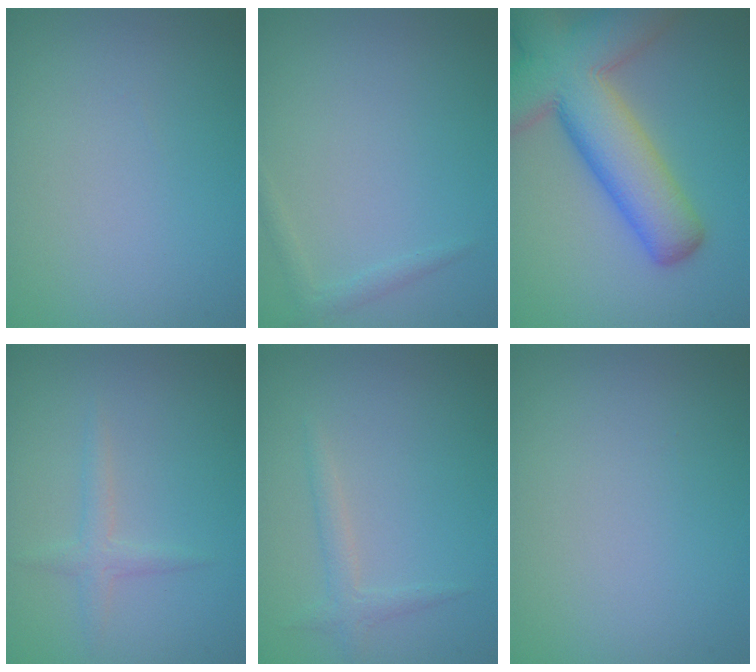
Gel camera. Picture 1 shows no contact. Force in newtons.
{"total": 1.1, "press": 1.1, "slide": 0.0}
{"total": 11.6, "press": 11.6, "slide": 0.7}
{"total": 1.5, "press": 1.5, "slide": 0.1}
{"total": 1.4, "press": 1.4, "slide": 0.1}
{"total": 0.0}